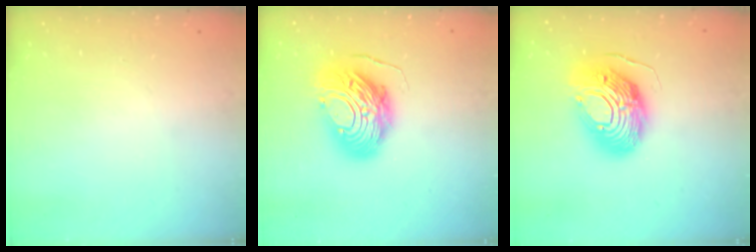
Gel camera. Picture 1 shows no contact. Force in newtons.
{"total": 13.7, "press": 13.6, "slide": 1.3}
{"total": 16.9, "press": 16.8, "slide": 1.6}